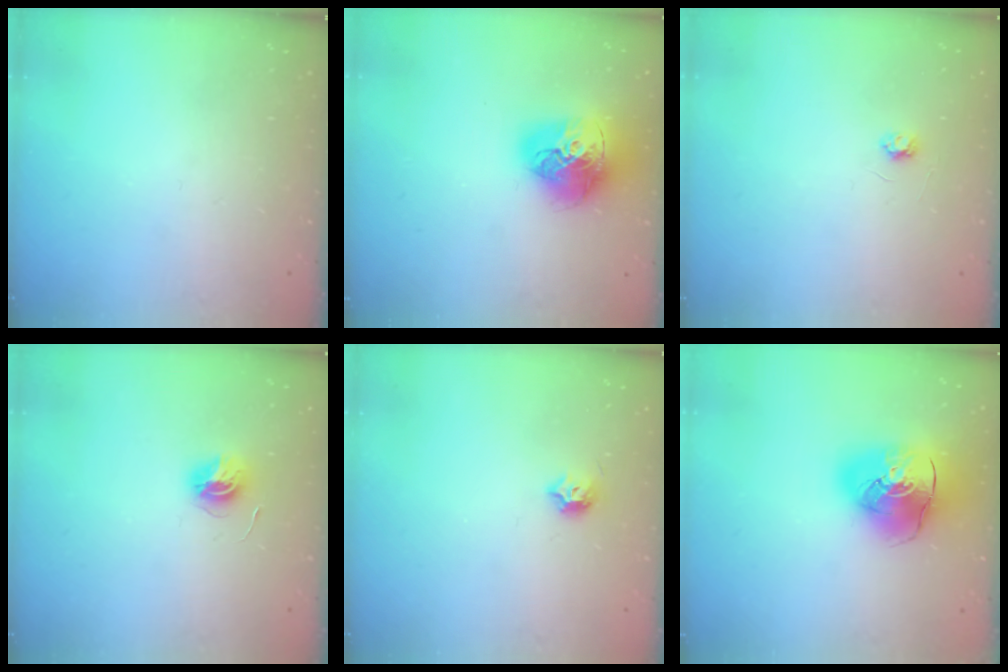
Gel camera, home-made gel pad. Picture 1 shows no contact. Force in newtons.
{"total": 17.5, "press": 17.4, "slide": 2.0}
{"total": 2.6, "press": 2.6, "slide": 0.3}
{"total": 5.6, "press": 5.6, "slide": 0.6}
{"total": 5.9, "press": 5.9, "slide": 0.8}
{"total": 15.3, "press": 15.2, "slide": 2.2}